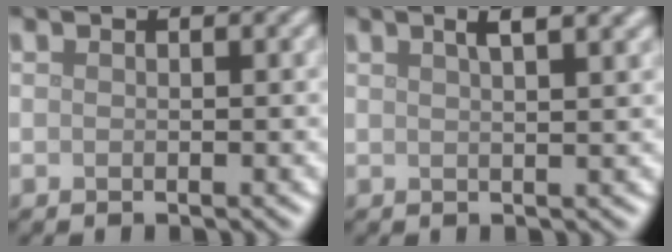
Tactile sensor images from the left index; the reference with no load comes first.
{"total": 4.4, "force": [2.5, 1.5, 3.2], "torque": [-0.019, 0.019, 0.012]}